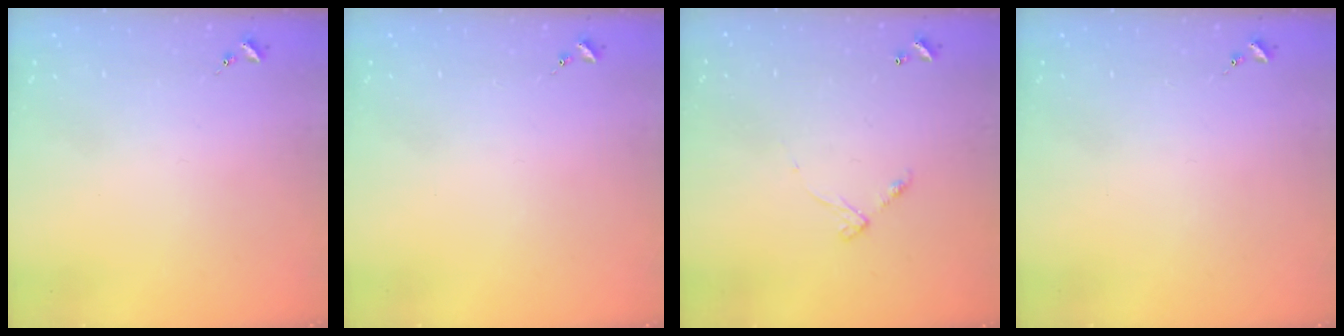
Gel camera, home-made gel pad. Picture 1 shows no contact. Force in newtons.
{"total": 0.0}
{"total": 6.2, "press": 6.2, "slide": 0.4}
{"total": 0.0}